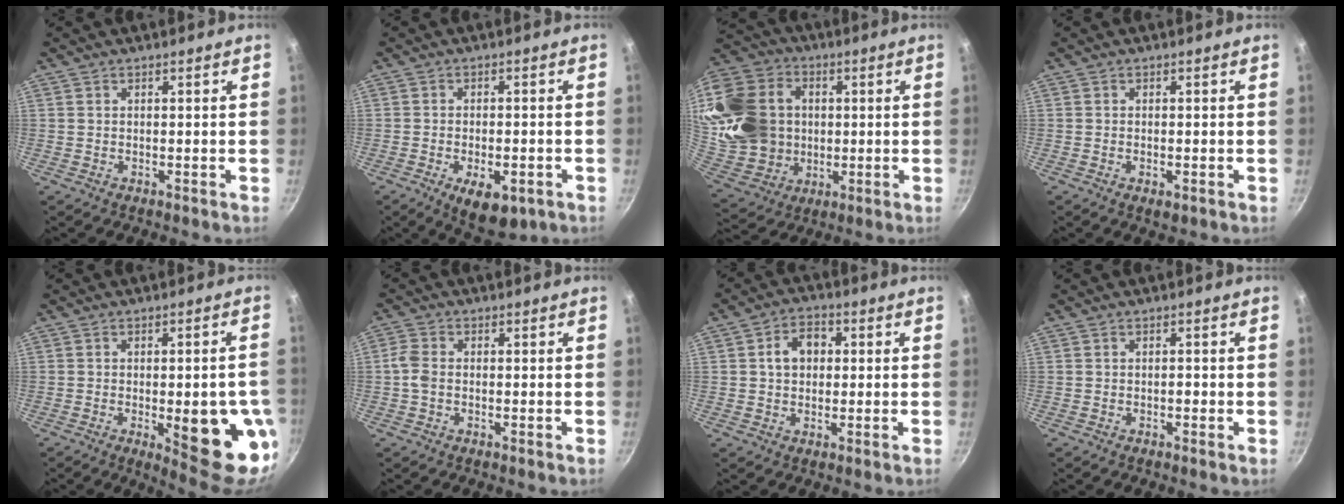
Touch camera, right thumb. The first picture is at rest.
{"total": 9.1, "force": [-3.8, 4.4, 6.9], "torque": [-0.082, 0.011, -0.043]}
{"total": 24.8, "force": [2.7, 20.2, 14.1], "torque": [-0.288, 0.015, 0.064]}
{"total": 2.0, "force": [-0.7, 0.9, 1.6], "torque": [-0.027, -0.004, -0.011]}
{"total": 14.7, "force": [-3.4, 4.3, 13.7], "torque": [-0.145, 0.003, -0.037]}
{"total": 3.2, "force": [-0.5, 2.2, 2.2], "torque": [-0.052, 0.009, -0.018]}
{"total": 6.3, "force": [0.9, 4.8, 4.0], "torque": [-0.037, 0.015, 0.007]}
{"total": 0.9, "force": [-0.3, 0.4, 0.7], "torque": [-0.010, 0.003, -0.007]}